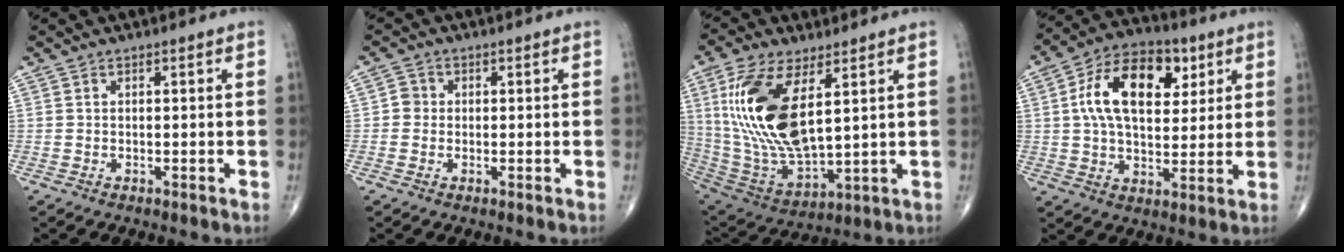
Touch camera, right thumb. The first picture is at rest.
{"total": 2.2, "force": [-0.1, 2.1, 0.7], "torque": [0.003, 0.007, -0.007]}
{"total": 20.3, "force": [5.7, 9.1, 17.3], "torque": [-0.351, -0.029, 0.119]}
{"total": 16.8, "force": [4.8, 9.9, 12.7], "torque": [-0.190, 0.004, 0.074]}